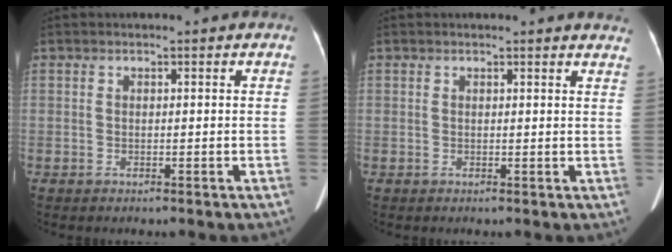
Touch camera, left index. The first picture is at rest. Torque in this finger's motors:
{"motor_torque": [0.18, -1.30, 0.19, 0.06]}